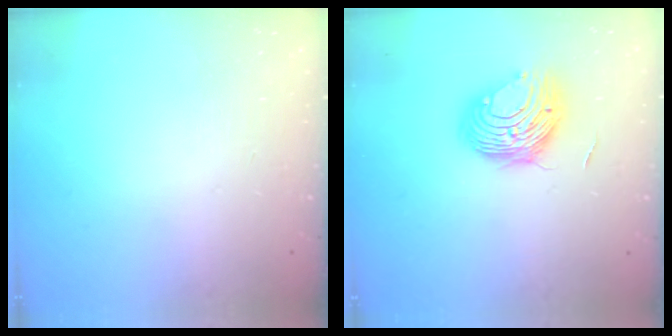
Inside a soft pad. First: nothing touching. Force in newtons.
{"total": 9.9, "press": 9.9, "slide": 0.7}